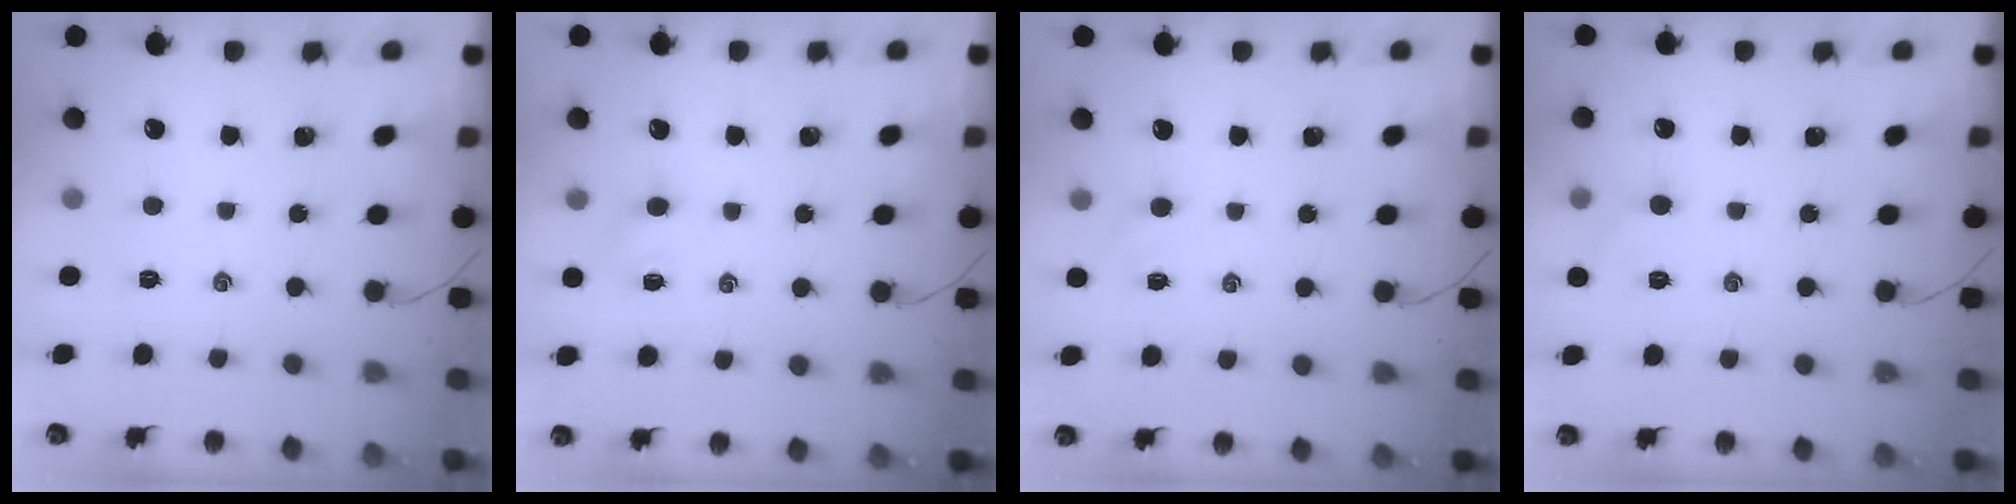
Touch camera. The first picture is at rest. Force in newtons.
{"total": 2.3, "press": 2.2, "slide": 0.7}
{"total": 2.4, "press": 2.3, "slide": 0.7}
{"total": 5.9, "press": 5.6, "slide": 2.0}